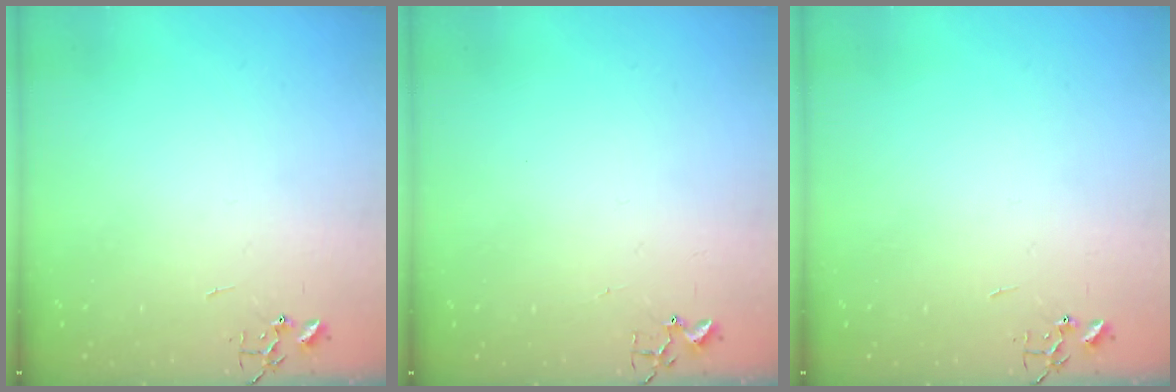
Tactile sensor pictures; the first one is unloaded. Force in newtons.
{"total": 1.9, "press": 1.9, "slide": 0.2}
{"total": 0.0}